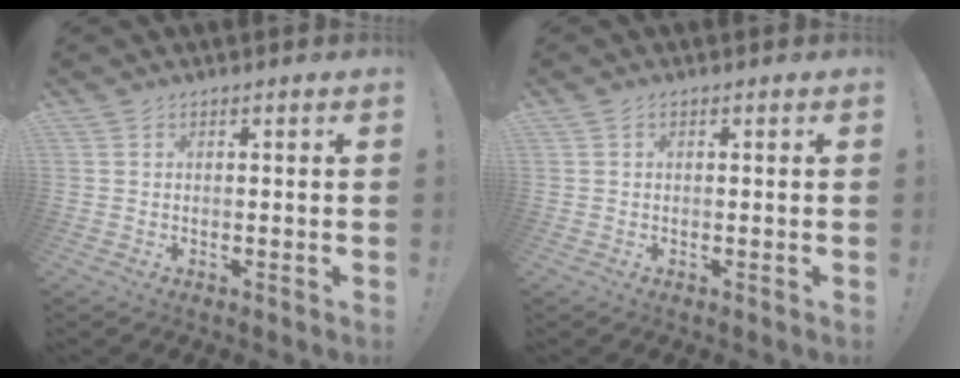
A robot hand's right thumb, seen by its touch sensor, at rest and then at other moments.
{"total": 0.5, "force": [-0.1, 0.4, 0.4], "torque": [-0.012, 0.002, -0.001]}